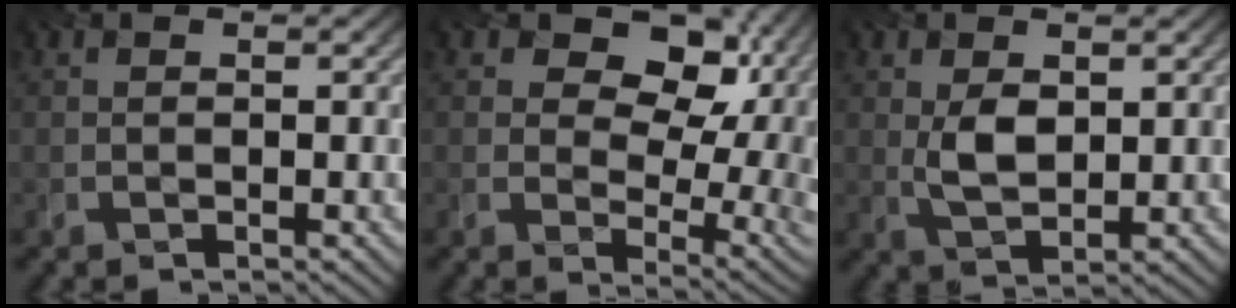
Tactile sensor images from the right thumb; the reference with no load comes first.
{"total": 13.9, "force": [4.3, 8.9, 9.7], "torque": [-0.133, 0.008, 0.072]}
{"total": 4.1, "force": [0.9, 2.3, 3.2], "torque": [-0.072, -0.005, 0.021]}